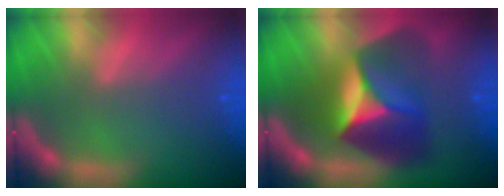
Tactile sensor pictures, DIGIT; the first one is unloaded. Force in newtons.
{"total": 9.5}